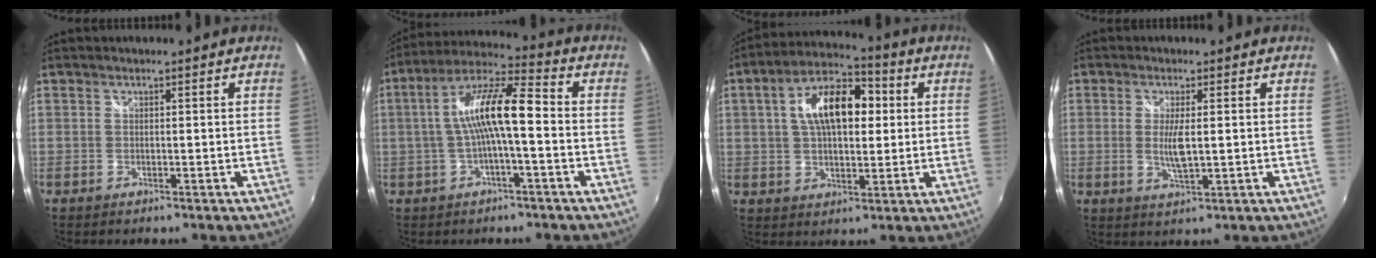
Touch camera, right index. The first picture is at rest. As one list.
[{"total": 11.4, "force": [-1.0, 2.2, 11.2], "torque": [-0.217, 0.024, -0.018]}, {"total": 13.7, "force": [2.7, 7.2, 11.3], "torque": [-0.195, 0.030, 0.037]}, {"total": 4.6, "force": [0.1, 1.2, 4.5], "torque": [-0.087, -0.009, 0.002]}]